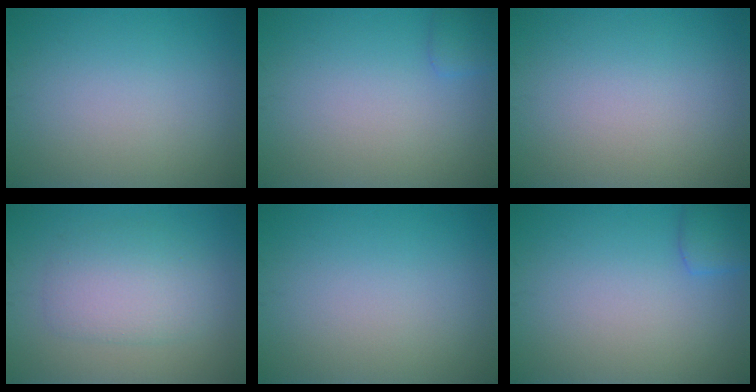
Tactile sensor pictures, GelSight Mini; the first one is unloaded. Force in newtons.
{"total": 1.3, "press": 1.3, "slide": 0.1}
{"total": 0.0}
{"total": 3.8, "press": 3.8, "slide": 0.1}
{"total": 0.0}
{"total": 2.0, "press": 2.0, "slide": 0.1}